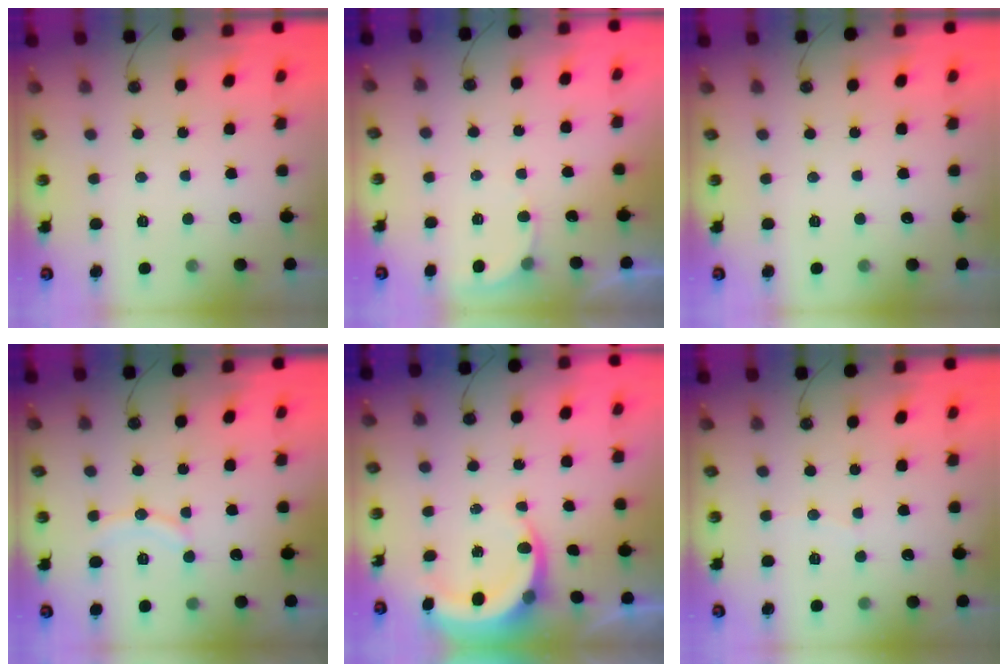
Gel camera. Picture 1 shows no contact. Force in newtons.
{"total": 2.7, "press": 2.7, "slide": 0.2}
{"total": 0.0}
{"total": 7.7, "press": 7.7, "slide": 0.2}
{"total": 4.6, "press": 4.6, "slide": 0.1}
{"total": 2.7, "press": 2.7, "slide": 0.3}